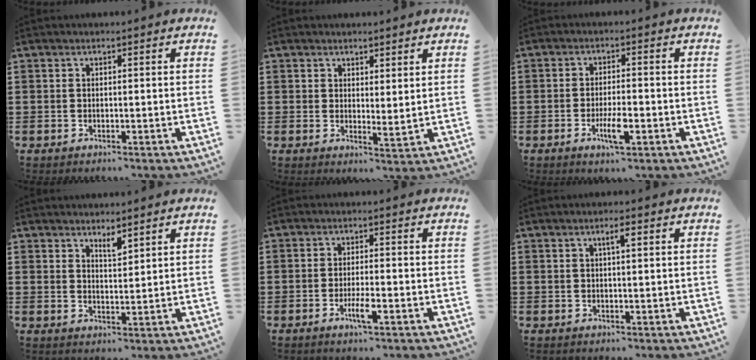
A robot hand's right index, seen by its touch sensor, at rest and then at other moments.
{"total": 2.0, "force": [1.9, 0.5, 0.3], "torque": [-0.005, 0.000, 0.035]}
{"total": 5.0, "force": [-1.9, 1.3, 4.4], "torque": [-0.085, -0.004, -0.035]}
{"total": 2.3, "force": [2.1, 0.5, 0.9], "torque": [-0.013, -0.002, 0.037]}
{"total": 3.5, "force": [-1.5, 0.4, 3.1], "torque": [-0.058, -0.006, -0.028]}
{"total": 1.8, "force": [0.7, 0.3, 1.7], "torque": [-0.033, 0.005, 0.009]}